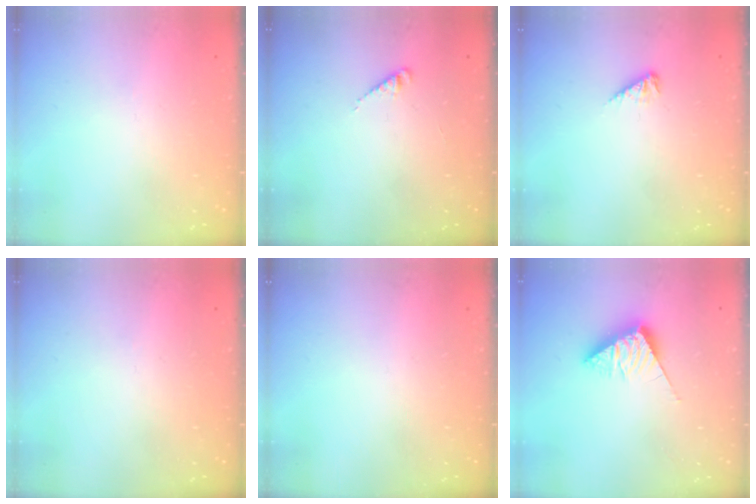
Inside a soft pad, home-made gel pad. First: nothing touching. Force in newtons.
{"total": 2.3, "press": 2.3, "slide": 0.4}
{"total": 3.2, "press": 3.2, "slide": 0.5}
{"total": 0.0}
{"total": 0.0}
{"total": 7.9, "press": 7.9, "slide": 0.4}